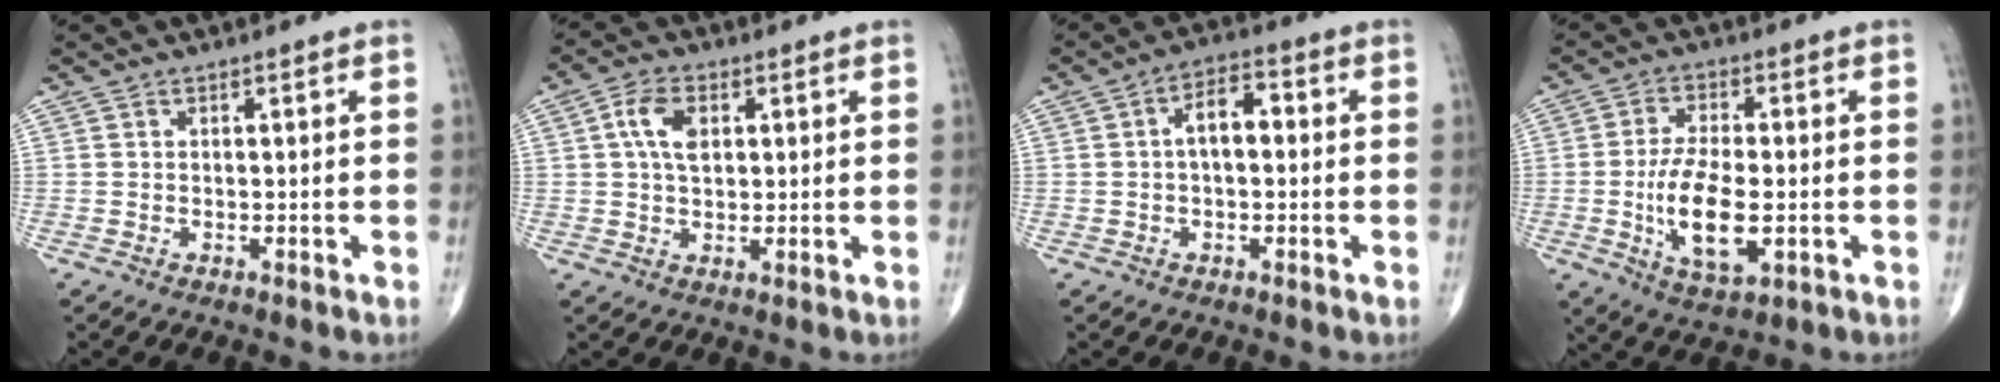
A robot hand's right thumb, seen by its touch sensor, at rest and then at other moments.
{"total": 6.2, "force": [1.6, 3.8, 4.7], "torque": [-0.084, 0.004, 0.026]}
{"total": 6.1, "force": [0.3, 3.2, 5.2], "torque": [-0.076, 0.024, -0.005]}
{"total": 11.7, "force": [-2.0, 5.2, 10.4], "torque": [-0.190, -0.005, -0.031]}